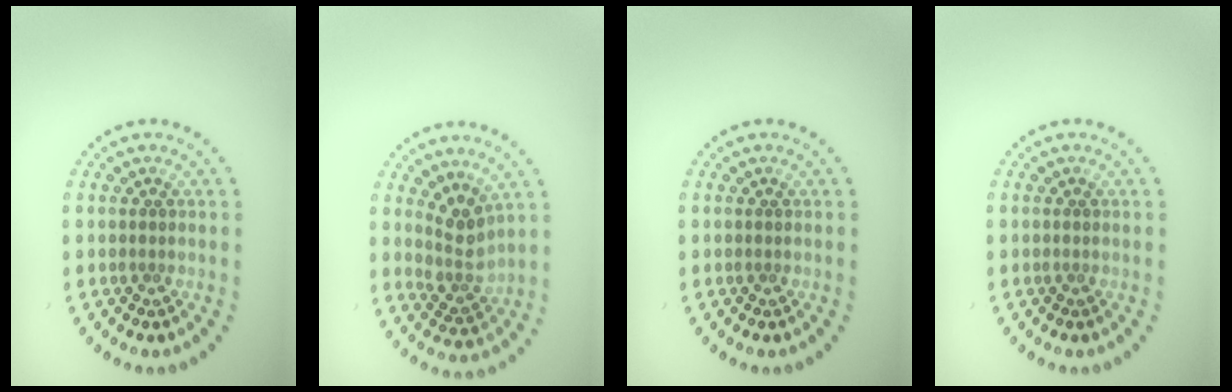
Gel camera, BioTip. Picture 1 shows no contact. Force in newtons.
{"total": 2.8, "press": 2.2, "slide": 1.7}
{"total": 0.0}
{"total": 0.0}